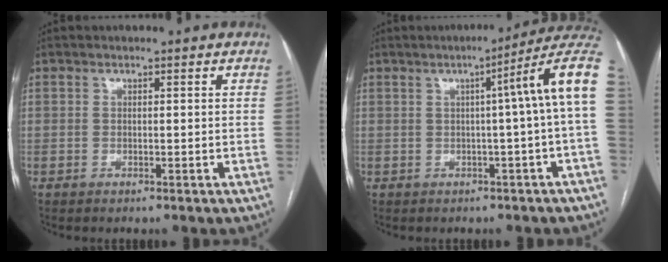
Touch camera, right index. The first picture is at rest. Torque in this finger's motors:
{"motor_torque": [1.21, 0.12, 0.40, 0.11]}